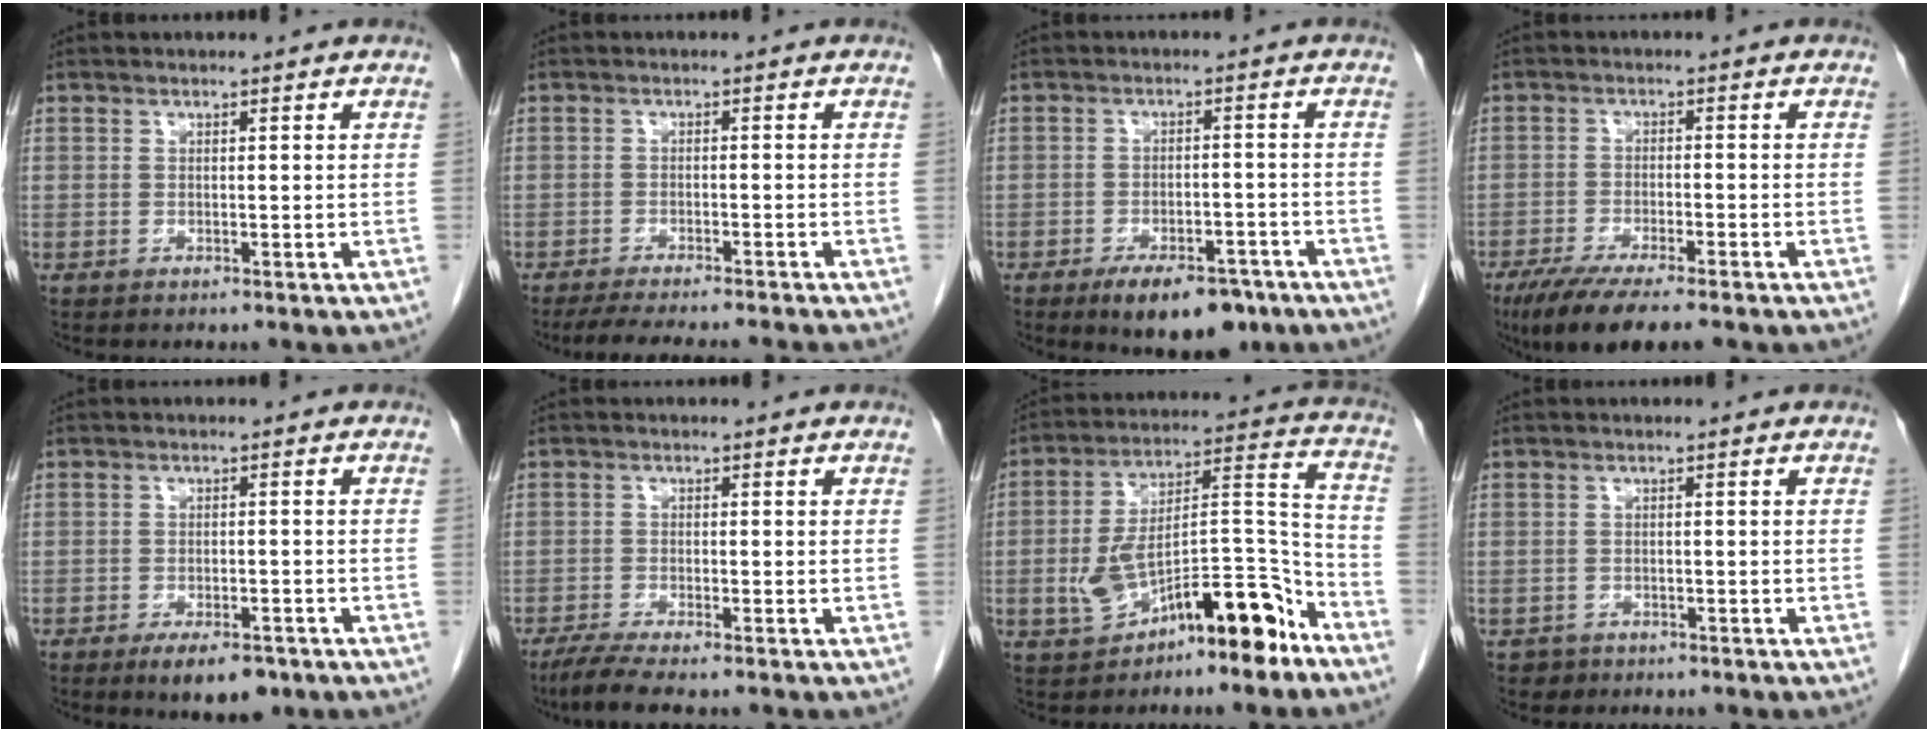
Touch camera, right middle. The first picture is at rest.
{"total": 10.3, "force": [-9.2, 0.3, 4.6], "torque": [-0.060, -0.016, -0.131]}
{"total": 9.7, "force": [-6.7, 4.0, 5.7], "torque": [-0.078, -0.002, -0.099]}
{"total": 9.7, "force": [-7.1, 1.6, 6.4], "torque": [-0.103, -0.021, -0.111]}
{"total": 6.1, "force": [-4.1, 2.3, 4.0], "torque": [-0.061, -0.006, -0.057]}
{"total": 4.9, "force": [-3.9, 0.0, 3.0], "torque": [-0.060, -0.015, -0.071]}
{"total": 14.8, "force": [-8.0, 4.5, 11.6], "torque": [-0.192, 0.036, -0.121]}
{"total": 1.5, "force": [-1.1, 1.0, -0.1], "torque": [-0.007, 0.003, -0.017]}